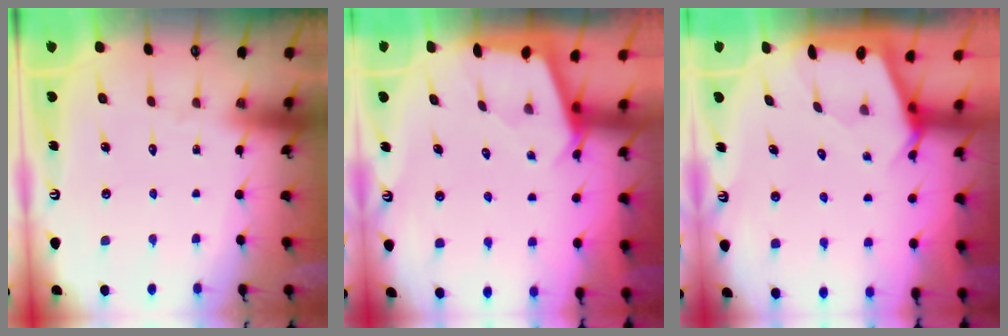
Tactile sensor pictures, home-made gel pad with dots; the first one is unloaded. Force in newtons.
{"total": 2.5, "press": 2.5, "slide": 0.3}
{"total": 2.5, "press": 2.4, "slide": 0.3}